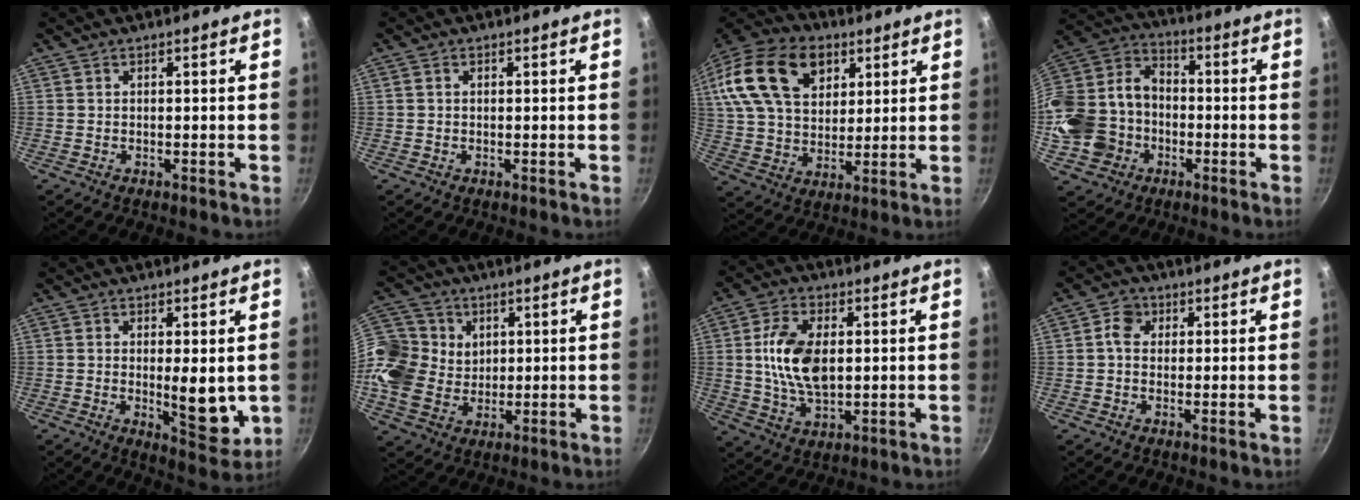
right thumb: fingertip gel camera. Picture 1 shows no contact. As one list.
[{"total": 0.9, "force": [0.2, 0.7, 0.5], "torque": [-0.008, 0.004, 0.003]}, {"total": 25.3, "force": [10.6, 16.7, 15.8], "torque": [-0.304, 0.012, 0.185]}, {"total": 19.4, "force": [-4.5, 16.2, 9.7], "torque": [-0.198, 0.055, -0.082]}, {"total": 8.1, "force": [0.1, 2.7, 7.7], "torque": [-0.110, -0.025, 0.008]}, {"total": 16.5, "force": [4.4, 14.0, 7.4], "torque": [-0.149, 0.000, 0.085]}, {"total": 12.1, "force": [1.4, 7.0, 9.8], "torque": [-0.175, -0.001, 0.027]}, {"total": 4.0, "force": [0.8, 3.4, 2.0], "torque": [-0.012, 0.006, 0.004]}]